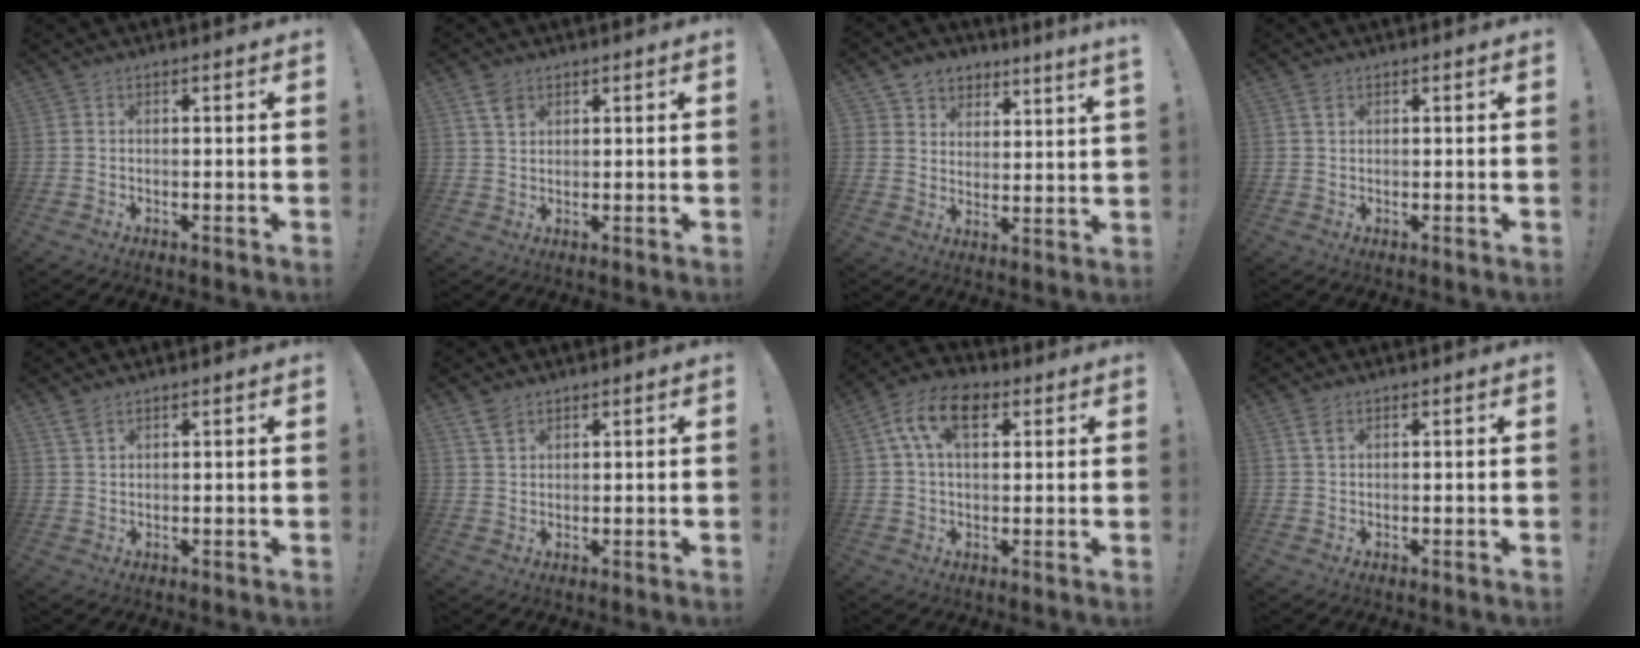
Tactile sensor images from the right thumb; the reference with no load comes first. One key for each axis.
{"total": 4.2, "fx": 2.6, "fy": 2.6, "fz": 2.2, "tx": -0.038, "ty": -0.007, "tz": 0.049}
{"total": 5.8, "fx": 5.1, "fy": 2.5, "fz": 0.7, "tx": -0.022, "ty": -0.042, "tz": 0.098}
{"total": 1.4, "fx": 0.8, "fy": 0.8, "fz": 0.8, "tx": -0.015, "ty": 0.000, "tz": 0.015}
{"total": 2.9, "fx": 2.2, "fy": 1.2, "fz": 1.5, "tx": -0.029, "ty": -0.009, "tz": 0.043}
{"total": 3.8, "fx": 2.7, "fy": 2.1, "fz": 1.5, "tx": -0.026, "ty": -0.013, "tz": 0.052}
{"total": 11.8, "fx": 4.3, "fy": 6.9, "fz": 8.6, "tx": -0.148, "ty": 0.009, "tz": 0.083}
{"total": 2.5, "fx": 1.4, "fy": 1.2, "fz": 1.8, "tx": -0.035, "ty": 0.000, "tz": 0.025}